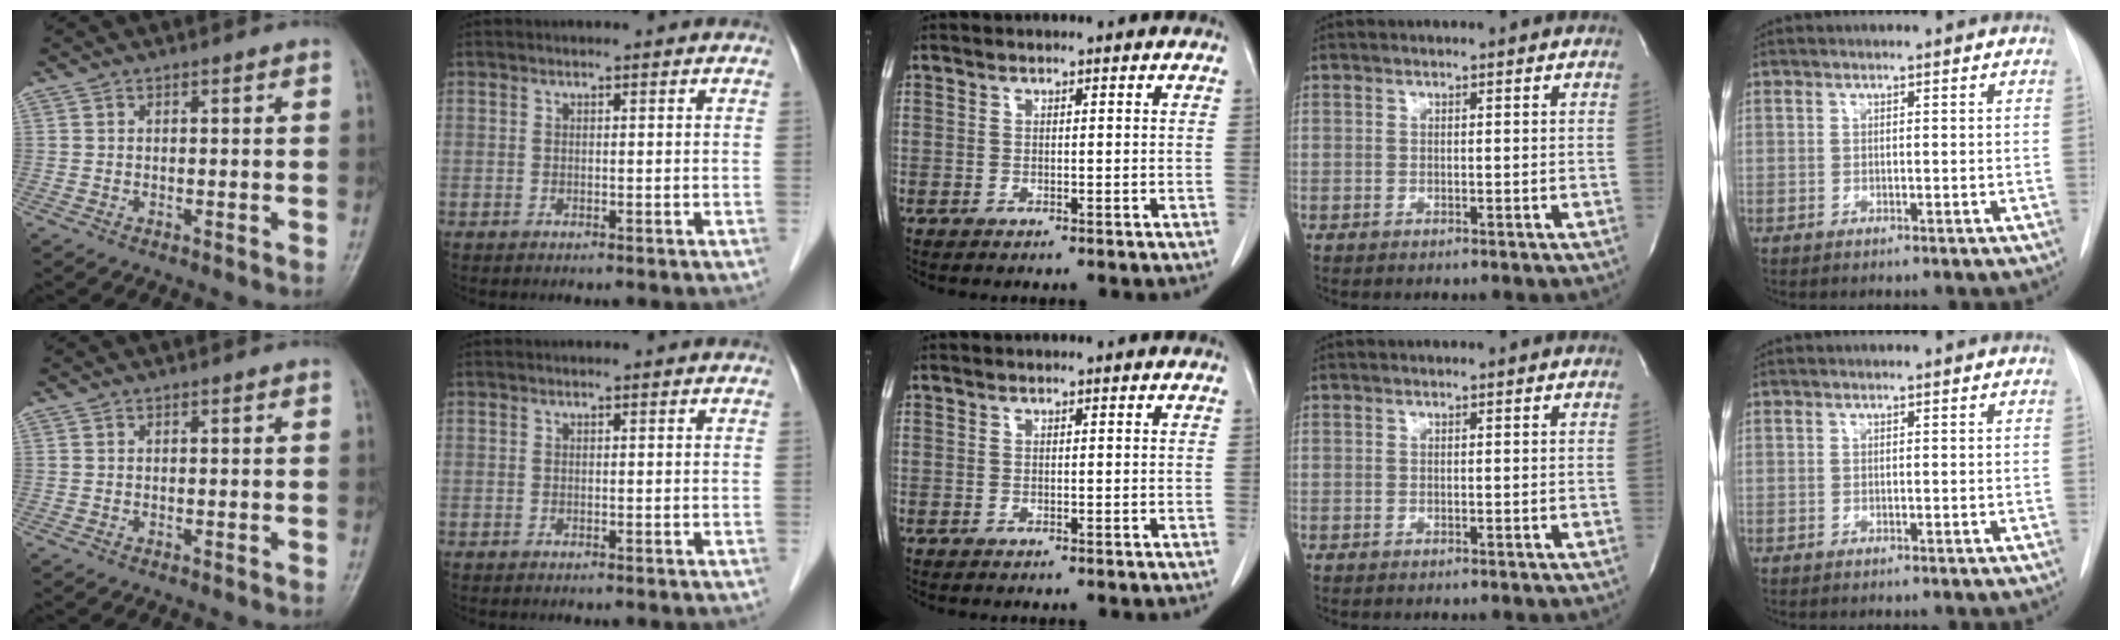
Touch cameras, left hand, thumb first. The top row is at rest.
{}